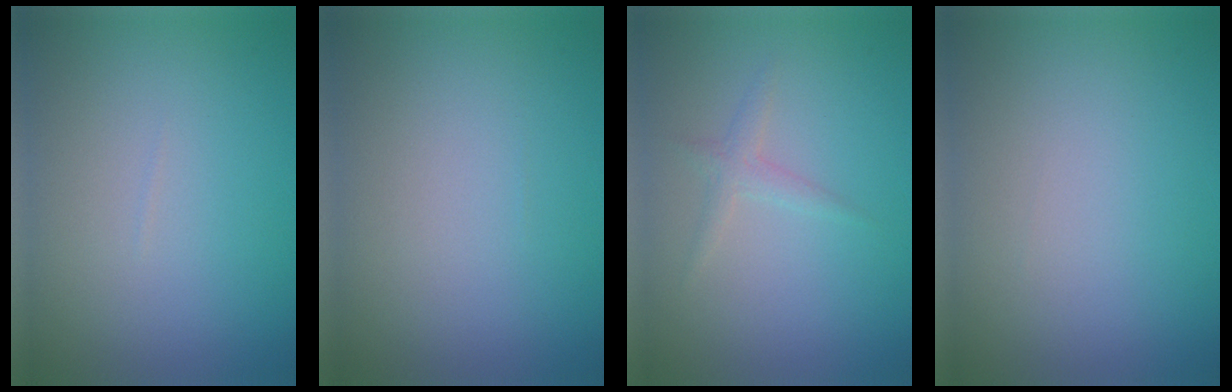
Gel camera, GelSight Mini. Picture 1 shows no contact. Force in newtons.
{"total": 0.0}
{"total": 1.4, "press": 1.4, "slide": 0.0}
{"total": 0.0}